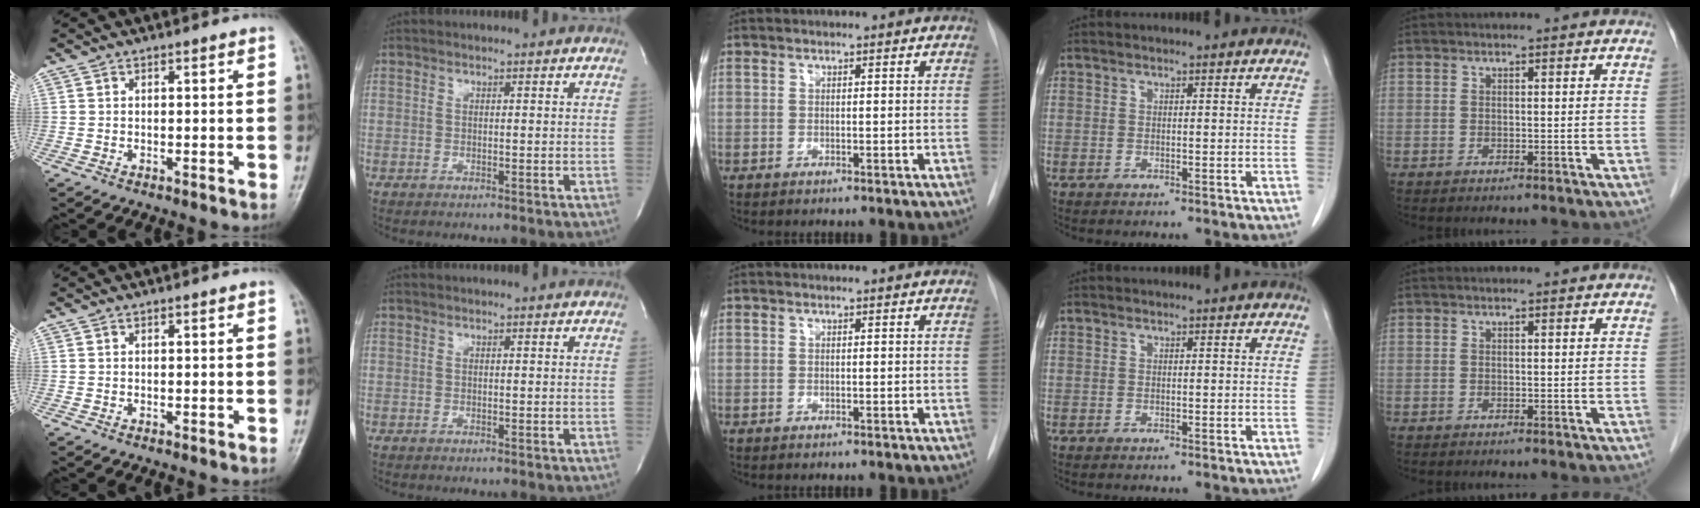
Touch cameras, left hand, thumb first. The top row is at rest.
{}